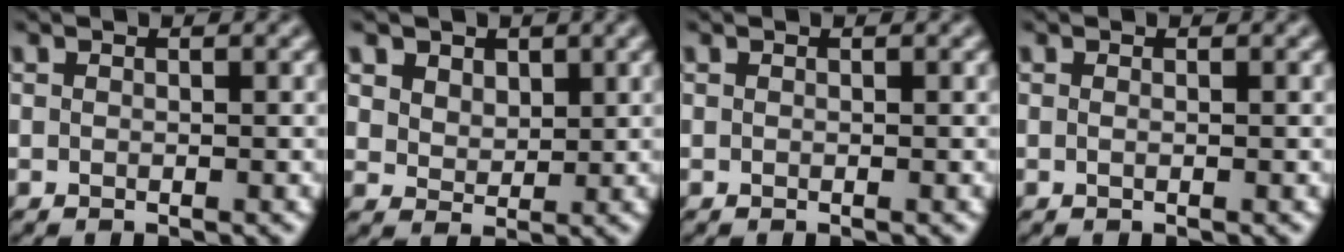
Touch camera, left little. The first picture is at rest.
{"total": 3.8, "force": [2.3, 2.6, 1.6], "torque": [-0.065, -0.007, 0.051]}
{"total": 0.0}
{"total": 0.0}